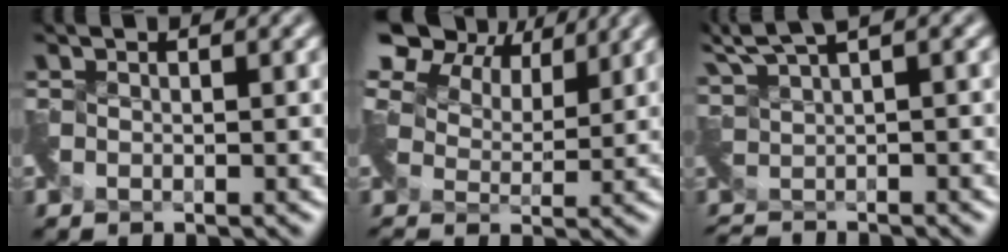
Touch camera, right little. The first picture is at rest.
{"total": 8.9, "force": [6.3, 4.3, 4.5], "torque": [-0.129, 0.035, 0.098]}
{"total": 2.6, "force": [0.9, 0.7, 2.3], "torque": [-0.056, -0.012, 0.021]}